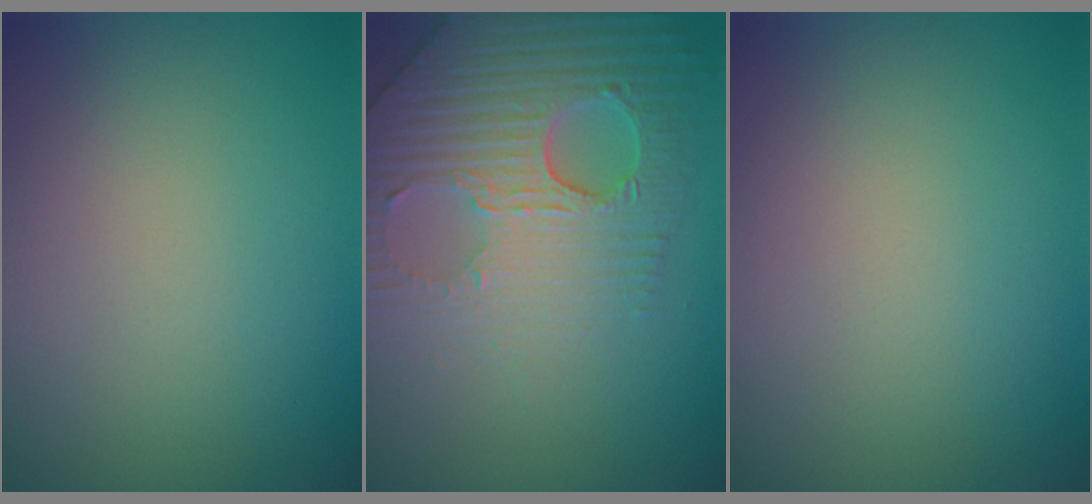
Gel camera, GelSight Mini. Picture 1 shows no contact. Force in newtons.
{"total": 7.5, "press": 5.9, "slide": 4.7}
{"total": 0.0}